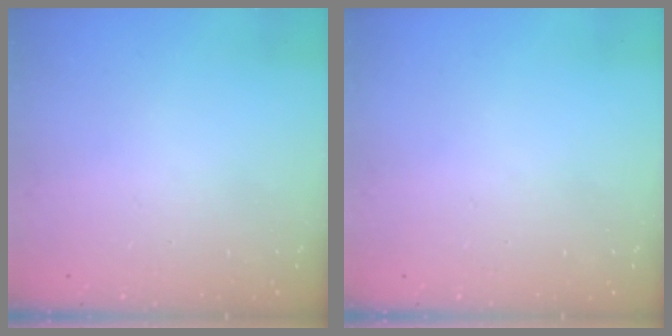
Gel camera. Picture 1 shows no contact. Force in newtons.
{"total": 0.0}